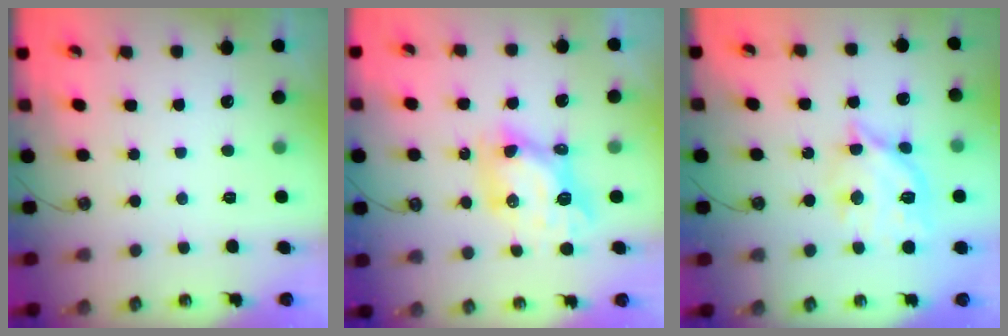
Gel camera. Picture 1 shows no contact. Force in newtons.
{"total": 8.7, "press": 8.6, "slide": 0.9}
{"total": 13.4, "press": 13.3, "slide": 1.3}